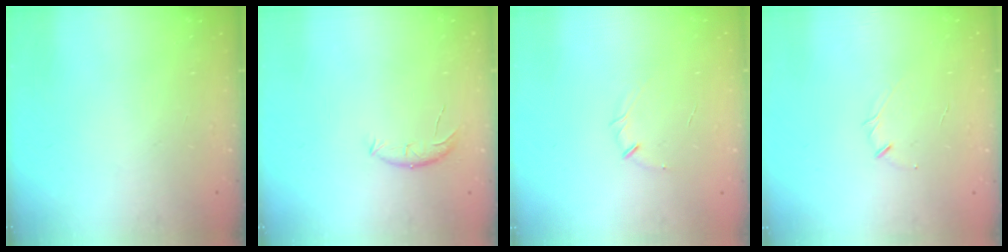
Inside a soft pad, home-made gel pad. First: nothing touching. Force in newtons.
{"total": 7.7, "press": 7.6, "slide": 1.5}
{"total": 4.2, "press": 4.1, "slide": 1.0}
{"total": 2.4, "press": 2.3, "slide": 0.5}